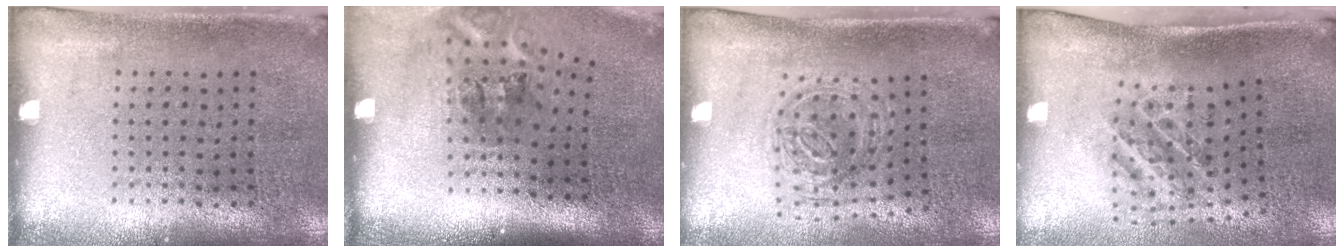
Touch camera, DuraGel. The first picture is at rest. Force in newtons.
{"total": 2.3, "press": 1.4, "slide": 1.8}
{"total": 1.1, "press": 1.0, "slide": 0.3}
{"total": 1.3, "press": 1.1, "slide": 0.7}